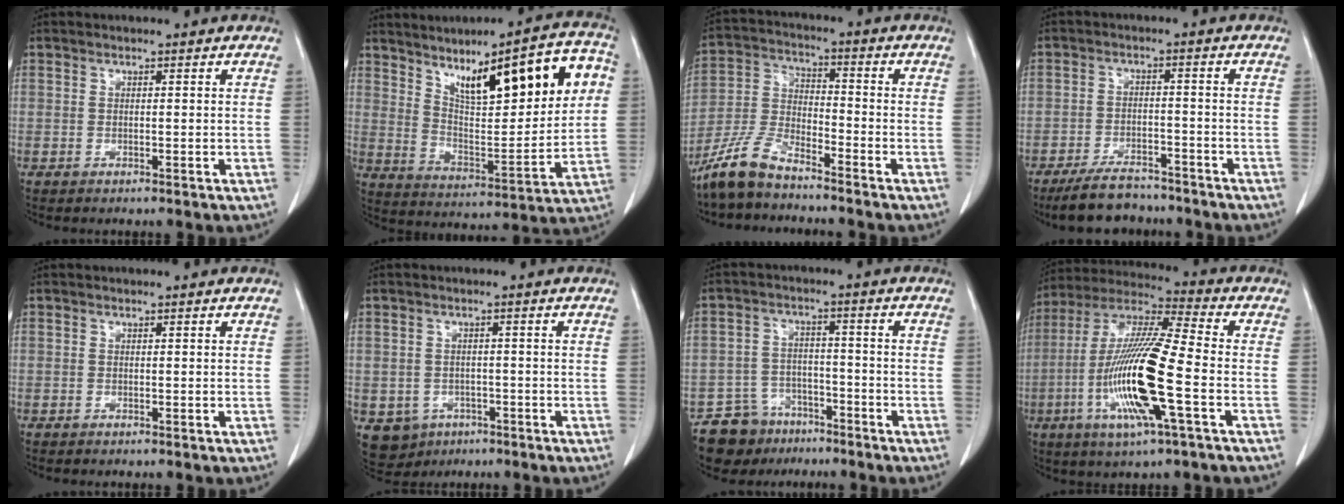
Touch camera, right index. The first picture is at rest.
{"total": 20.1, "force": [8.2, 4.8, 17.7], "torque": [-0.259, 0.026, 0.135]}
{"total": 8.5, "force": [-7.2, 2.1, 4.1], "torque": [-0.099, -0.007, -0.149]}
{"total": 8.0, "force": [-6.9, 2.7, 2.8], "torque": [-0.050, -0.009, -0.113]}
{"total": 0.0}
{"total": 5.8, "force": [-2.7, 5.0, 1.1], "torque": [-0.017, 0.005, -0.033]}
{"total": 8.0, "force": [-6.0, 5.3, 0.5], "torque": [-0.008, 0.020, -0.099]}
{"total": 17.5, "force": [-4.7, 1.0, 16.8], "torque": [-0.347, -0.015, -0.094]}